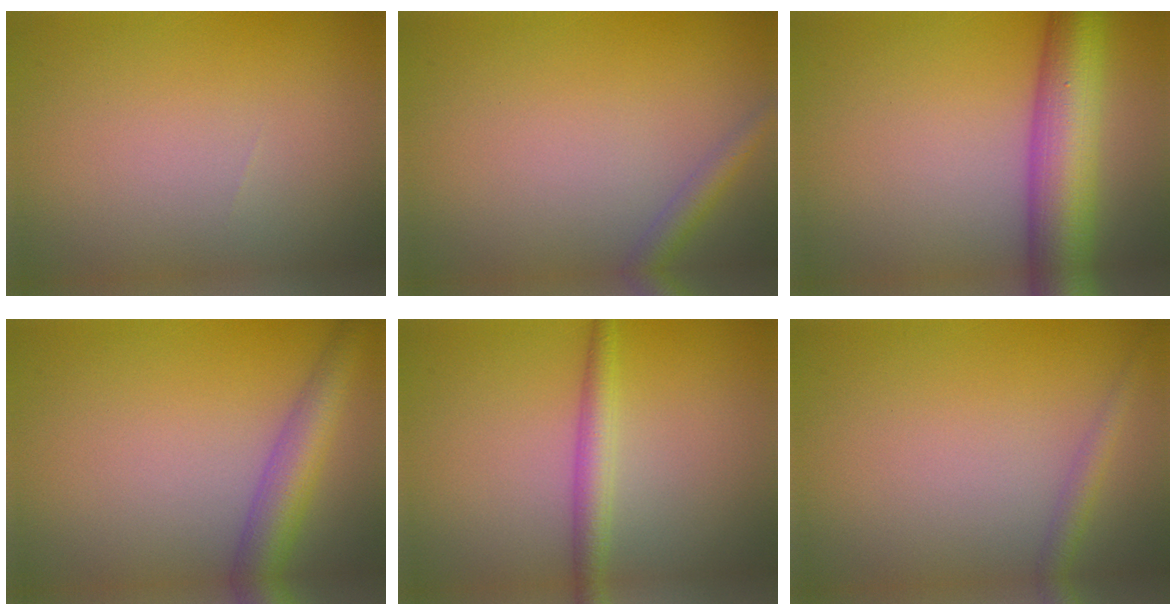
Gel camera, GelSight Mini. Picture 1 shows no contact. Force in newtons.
{"total": 1.9, "press": 1.9, "slide": 0.0}
{"total": 8.9, "press": 8.9, "slide": 0.2}
{"total": 4.6, "press": 4.6, "slide": 0.1}
{"total": 2.3, "press": 2.3, "slide": 0.0}
{"total": 1.6, "press": 1.6, "slide": 0.1}